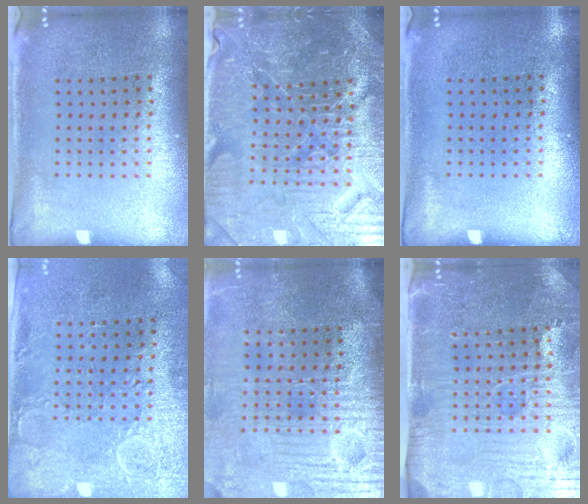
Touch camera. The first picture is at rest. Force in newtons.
{"total": 5.6, "press": 5.3, "slide": 2.0}
{"total": 0.0}
{"total": 3.0, "press": 2.2, "slide": 2.0}
{"total": 4.6, "press": 4.1, "slide": 2.1}
{"total": 4.9, "press": 4.4, "slide": 2.0}